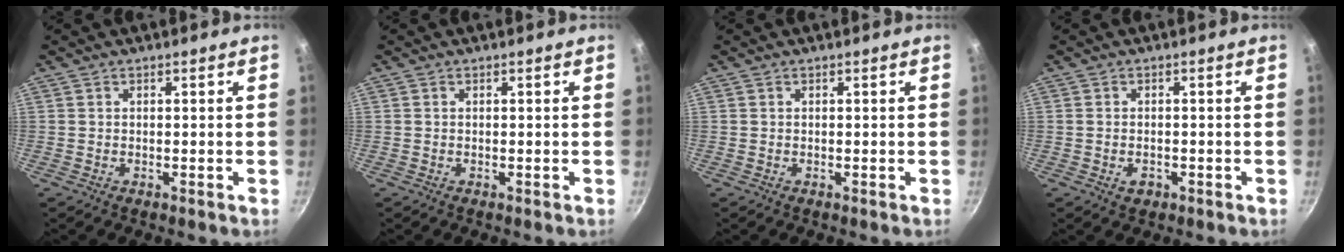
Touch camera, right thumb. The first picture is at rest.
{"total": 0.0}
{"total": 0.0}
{"total": 2.0, "force": [-0.9, 1.4, 1.2], "torque": [-0.018, 0.005, -0.011]}